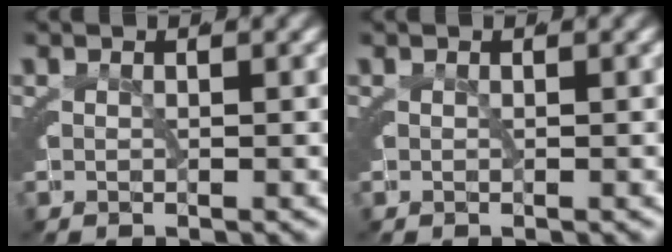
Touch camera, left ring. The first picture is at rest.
{"total": 0.0}